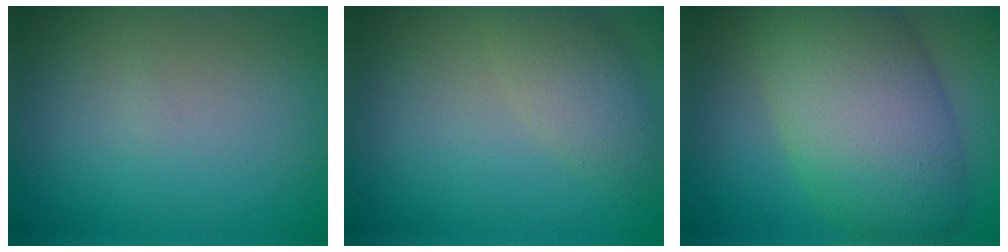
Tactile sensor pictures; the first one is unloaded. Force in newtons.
{"total": 3.0, "press": 3.0, "slide": 0.1}
{"total": 10.6, "press": 10.6, "slide": 0.8}